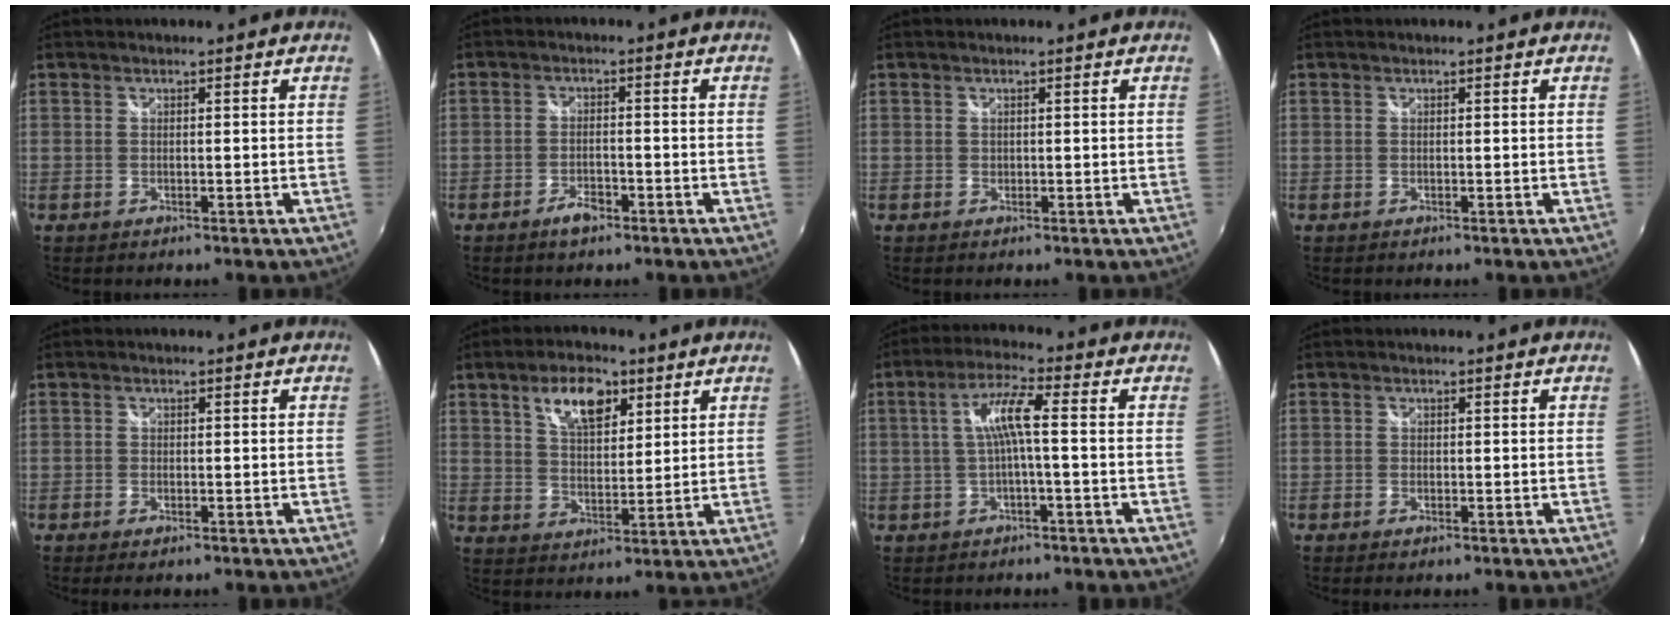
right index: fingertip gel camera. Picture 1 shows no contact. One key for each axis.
{"total": 3.6, "fx": -2.5, "fy": 1.4, "fz": 2.2, "tx": -0.051, "ty": -0.002, "tz": -0.044}
{"total": 0.0}
{"total": 0.0}
{"total": 1.2, "fx": -0.8, "fy": 0.5, "fz": 0.7, "tx": -0.016, "ty": -0.002, "tz": -0.015}
{"total": 9.0, "fx": 4.8, "fy": 4.2, "fz": 6.3, "tx": -0.112, "ty": 0.015, "tz": 0.084}
{"total": 6.0, "fx": -0.5, "fy": 0.1, "fz": 5.9, "tx": -0.123, "ty": 0.010, "tz": -0.005}
{"total": 0.9, "fx": -0.5, "fy": 0.4, "fz": 0.5, "tx": -0.010, "ty": -0.002, "tz": -0.010}